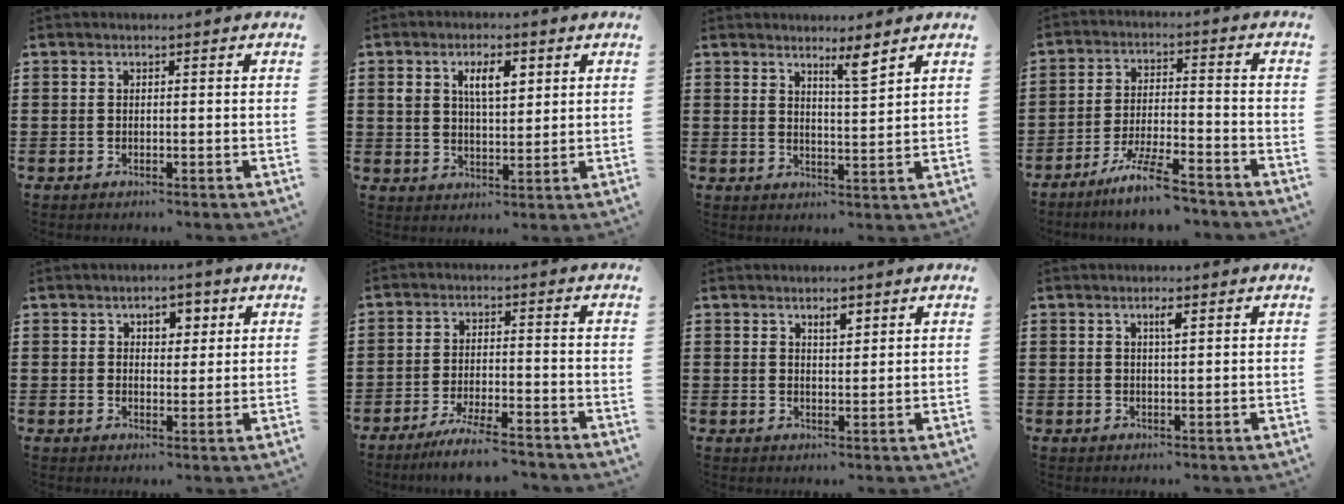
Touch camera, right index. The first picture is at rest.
{"total": 5.5, "force": [2.2, 2.7, 4.3], "torque": [-0.079, 0.005, 0.033]}
{"total": 4.0, "force": [3.2, 0.0, 2.5], "torque": [-0.041, -0.008, 0.051]}
{"total": 7.8, "force": [-6.5, 0.4, 4.3], "torque": [-0.086, -0.002, -0.124]}
{"total": 3.2, "force": [1.4, 2.1, 1.9], "torque": [-0.030, 0.006, 0.017]}
{"total": 5.4, "force": [-4.8, 0.0, 2.6], "torque": [-0.056, -0.012, -0.092]}
{"total": 2.3, "force": [1.5, 0.9, 1.4], "torque": [-0.023, 0.002, 0.025]}
{"total": 1.8, "force": [0.8, 0.3, 1.6], "torque": [-0.024, -0.001, 0.011]}